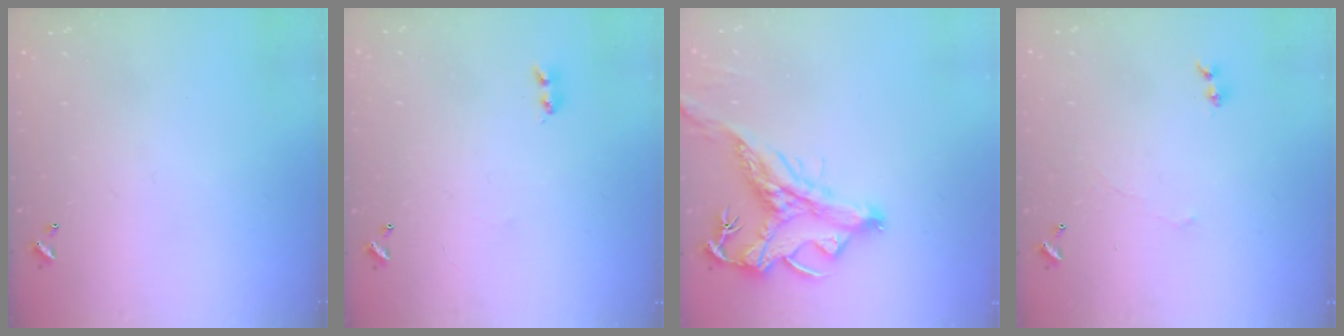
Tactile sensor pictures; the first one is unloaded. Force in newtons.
{"total": 2.2, "press": 2.1, "slide": 0.6}
{"total": 2.9, "press": 2.5, "slide": 1.4}
{"total": 0.7, "press": 0.1, "slide": 0.7}